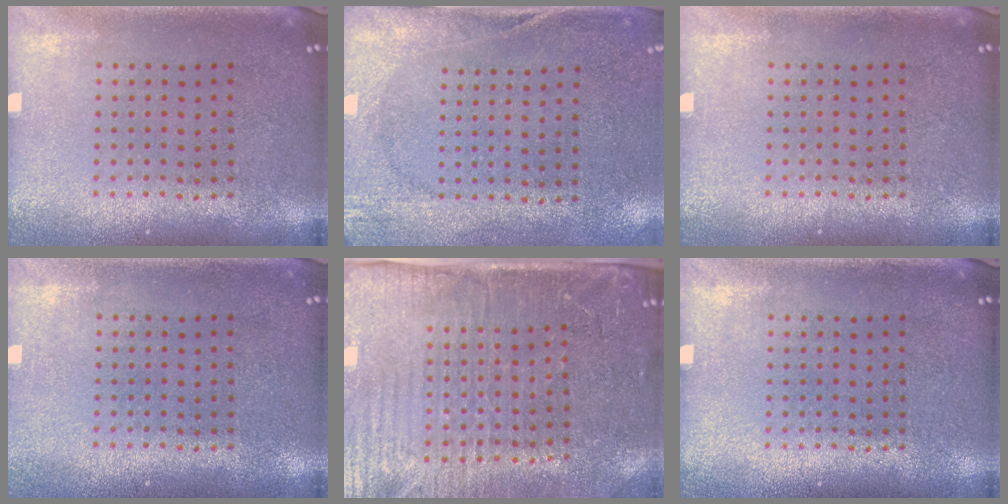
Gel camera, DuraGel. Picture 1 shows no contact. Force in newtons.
{"total": 2.7, "press": 2.1, "slide": 1.7}
{"total": 0.0}
{"total": 1.0, "press": 1.0, "slide": 0.1}
{"total": 4.3, "press": 3.7, "slide": 2.2}
{"total": 0.0}